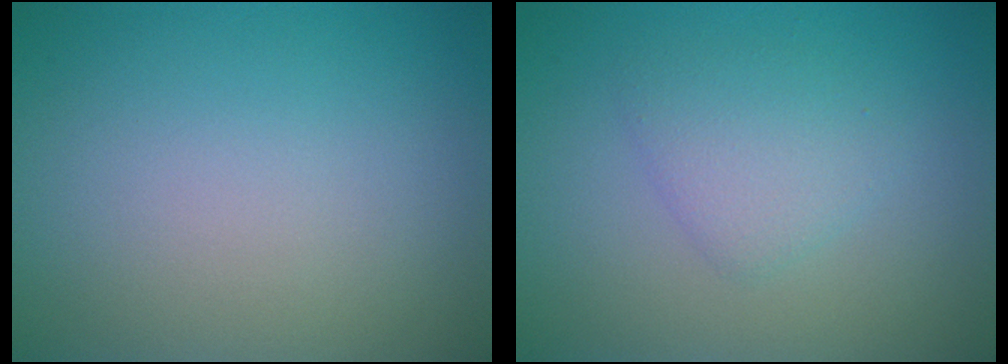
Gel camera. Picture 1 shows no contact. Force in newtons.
{"total": 2.4, "press": 2.4, "slide": 0.1}